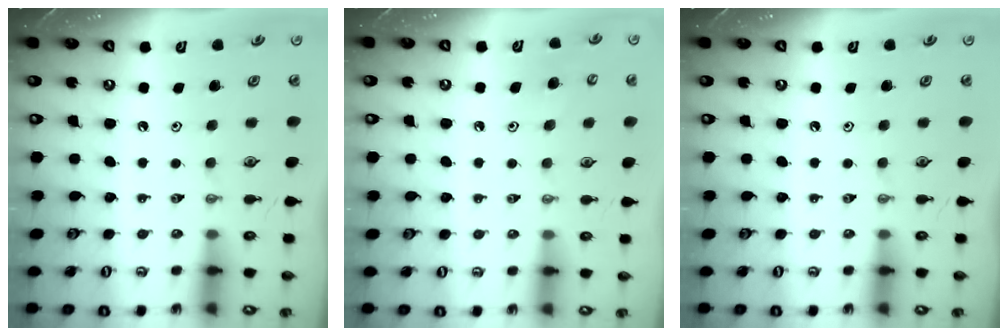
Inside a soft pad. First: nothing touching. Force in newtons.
{"total": 6.2, "press": 6.1, "slide": 0.6}
{"total": 0.0}